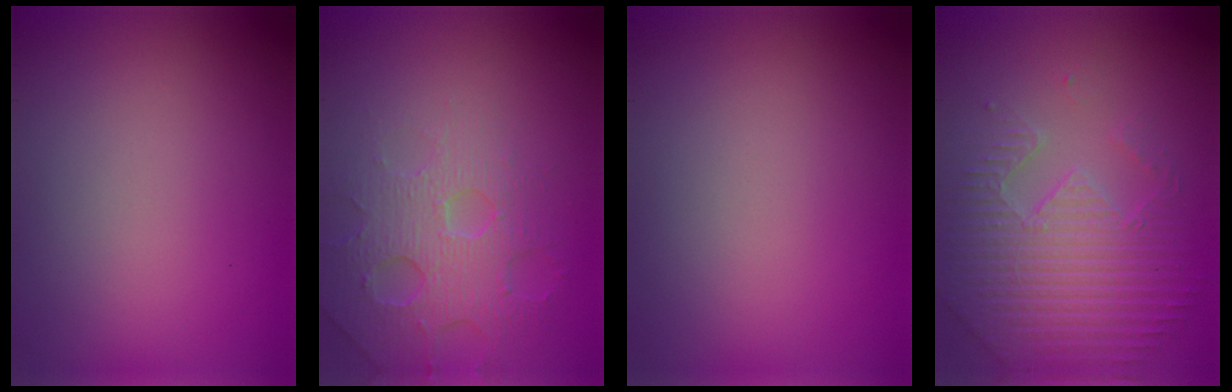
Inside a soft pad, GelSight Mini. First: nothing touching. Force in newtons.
{"total": 4.3, "press": 4.0, "slide": 1.6}
{"total": 0.0}
{"total": 4.9, "press": 4.5, "slide": 1.9}